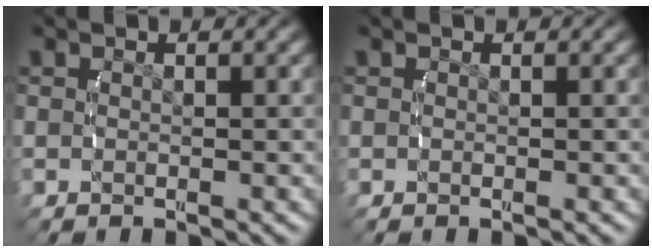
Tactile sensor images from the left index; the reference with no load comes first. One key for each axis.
{"total": 0.0}